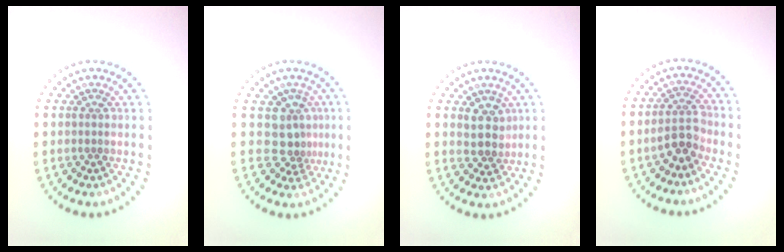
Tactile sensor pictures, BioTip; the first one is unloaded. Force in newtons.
{"total": 3.0, "press": 2.3, "slide": 1.9}
{"total": 2.7, "press": 2.4, "slide": 1.1}
{"total": 2.6, "press": 2.4, "slide": 1.0}